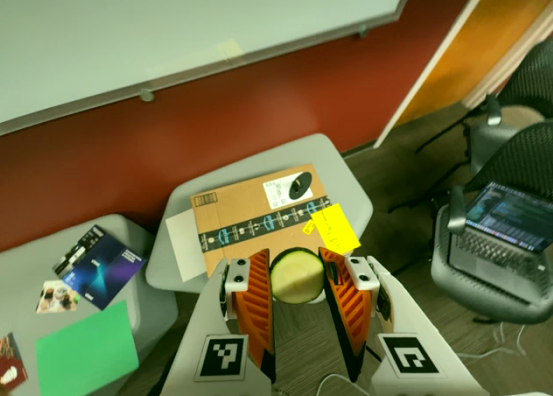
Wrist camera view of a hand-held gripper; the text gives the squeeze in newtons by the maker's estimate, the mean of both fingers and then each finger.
{"total": 8.5, "left": 8.6, "right": 8.4}